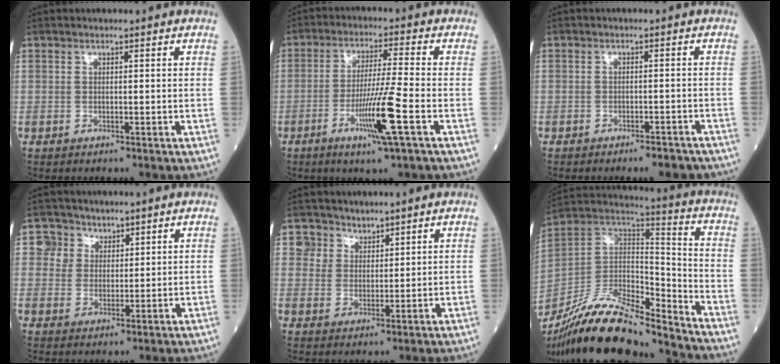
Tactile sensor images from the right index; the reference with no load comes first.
{"total": 9.5, "force": [-3.7, -1.0, 8.7], "torque": [-0.163, -0.017, -0.070]}
{"total": 3.0, "force": [-2.6, 1.0, 1.2], "torque": [-0.011, 0.002, -0.032]}
{"total": 4.2, "force": [2.6, 3.3, -0.5], "torque": [0.019, 0.001, 0.043]}
{"total": 3.7, "force": [2.8, 2.2, -0.8], "torque": [0.029, -0.005, 0.048]}
{"total": 20.7, "force": [-17.3, 3.9, 10.6], "torque": [-0.224, 0.012, -0.318]}